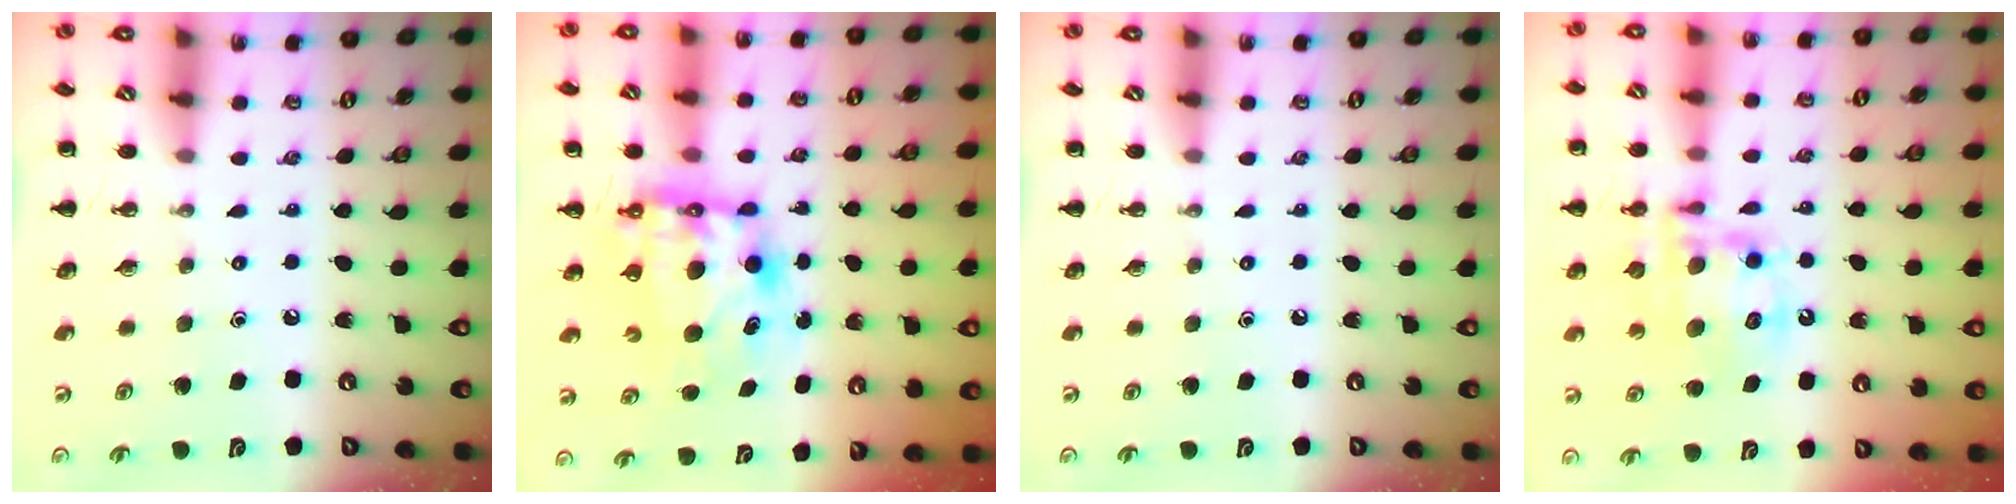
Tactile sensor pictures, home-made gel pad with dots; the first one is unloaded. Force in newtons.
{"total": 9.3, "press": 9.1, "slide": 2.2}
{"total": 0.0}
{"total": 13.5, "press": 13.1, "slide": 2.9}